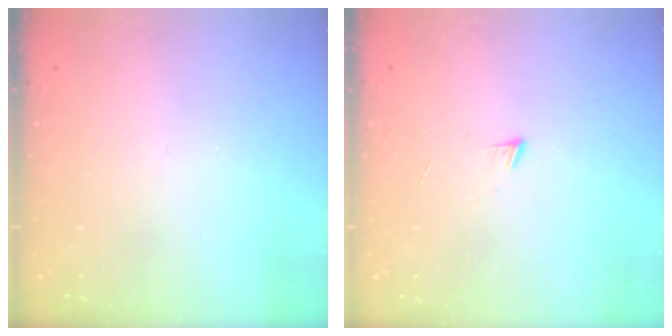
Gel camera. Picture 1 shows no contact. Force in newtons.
{"total": 4.0, "press": 3.9, "slide": 0.4}